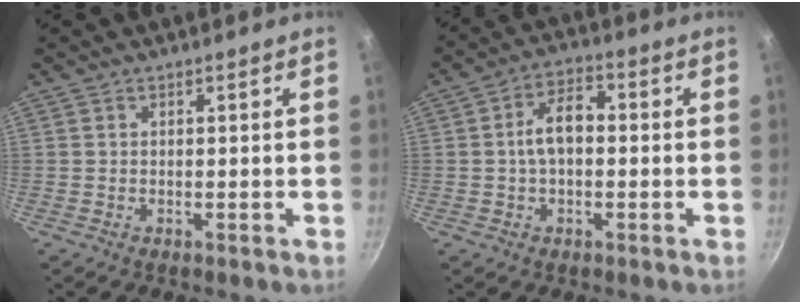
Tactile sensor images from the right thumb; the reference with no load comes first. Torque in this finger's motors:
{"motor_torque": [0.14, 0.01, 0.79, -0.31, 0.04]}